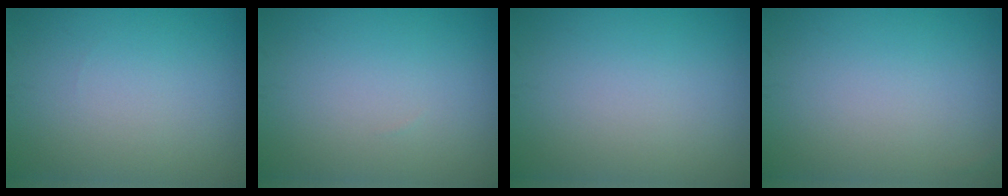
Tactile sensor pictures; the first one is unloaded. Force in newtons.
{"total": 0.0}
{"total": 0.0}
{"total": 0.0}